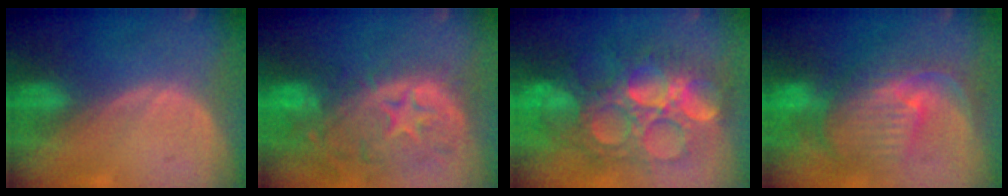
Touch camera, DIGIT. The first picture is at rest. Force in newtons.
{"total": 13.7, "press": 11.3, "slide": 7.9}
{"total": 13.6, "press": 13.5, "slide": 1.5}
{"total": 11.1, "press": 9.7, "slide": 5.5}